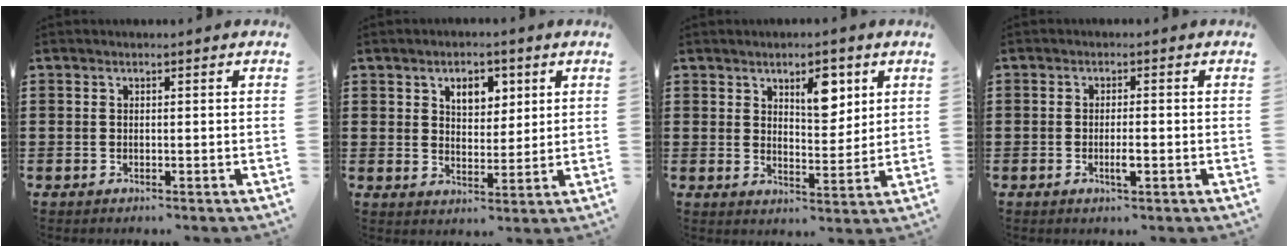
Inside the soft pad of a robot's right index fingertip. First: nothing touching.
{"total": 4.6, "force": [2.3, 2.9, 2.7], "torque": [-0.040, 0.005, 0.035]}
{"total": 6.8, "force": [3.6, 3.4, 4.7], "torque": [-0.062, -0.003, 0.055]}
{"total": 2.3, "force": [-0.8, 0.4, 2.1], "torque": [-0.045, -0.002, -0.017]}